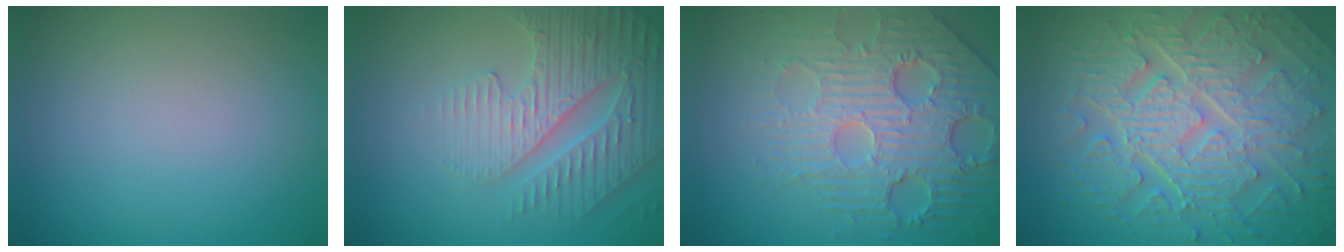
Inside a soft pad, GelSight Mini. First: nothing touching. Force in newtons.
{"total": 4.6, "press": 4.1, "slide": 2.0}
{"total": 7.3, "press": 5.4, "slide": 4.9}
{"total": 10.6, "press": 7.0, "slide": 7.9}